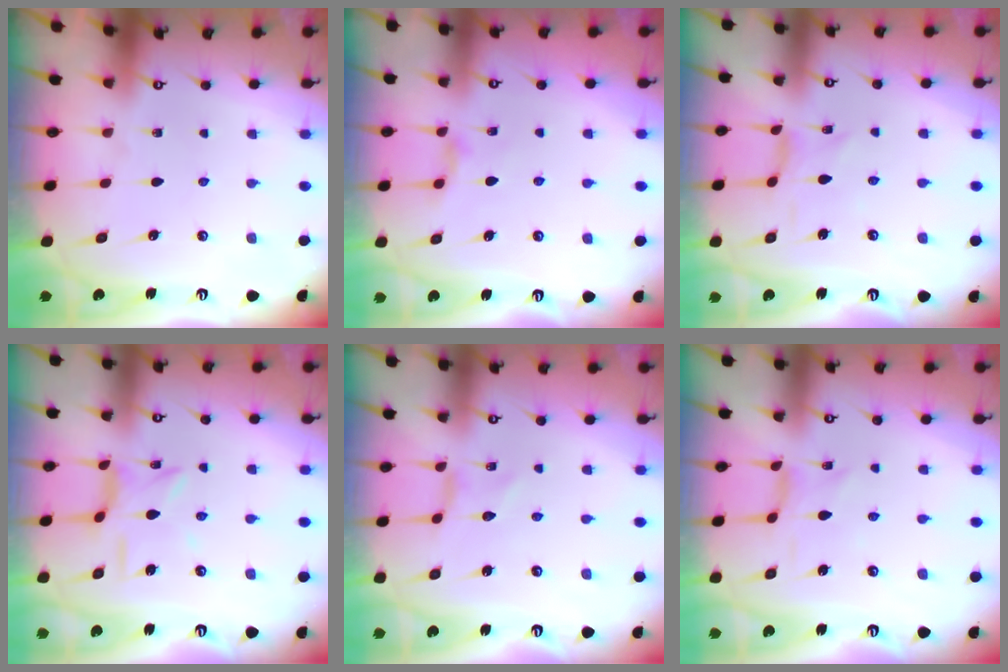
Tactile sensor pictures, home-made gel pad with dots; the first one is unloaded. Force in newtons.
{"total": 2.7, "press": 2.7, "slide": 0.5}
{"total": 0.0}
{"total": 5.1, "press": 5.1, "slide": 0.4}
{"total": 0.0}
{"total": 0.0}